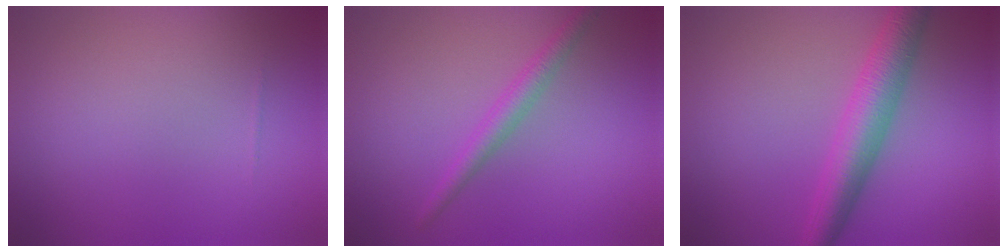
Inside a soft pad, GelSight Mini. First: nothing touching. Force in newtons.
{"total": 2.1, "press": 2.1, "slide": 0.1}
{"total": 4.7, "press": 4.7, "slide": 0.1}